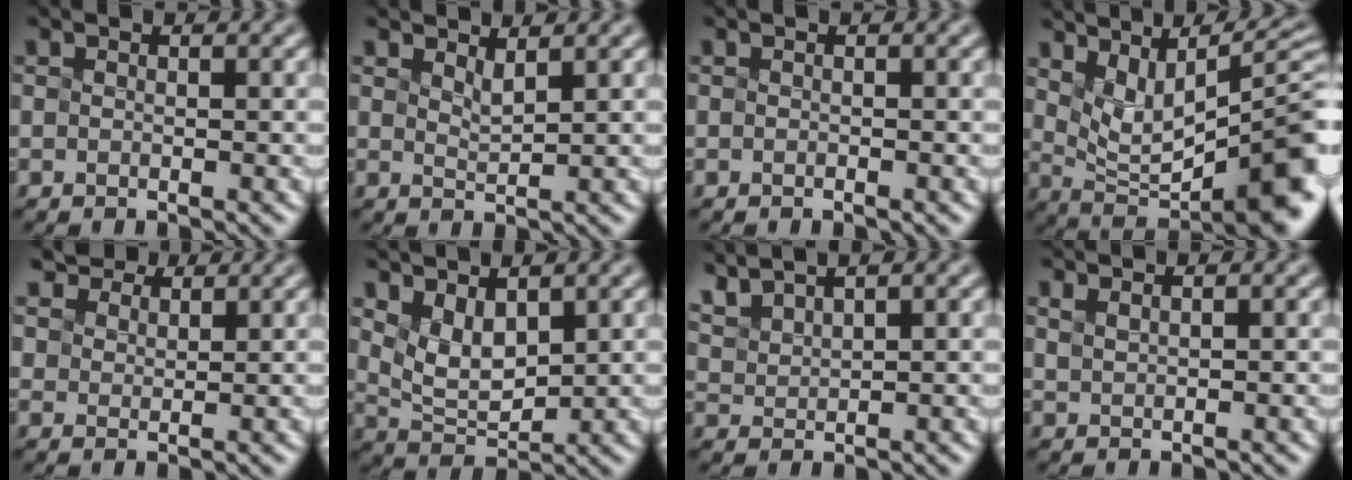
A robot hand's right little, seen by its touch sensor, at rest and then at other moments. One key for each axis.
{"total": 1.1, "fx": 1.0, "fy": -0.4, "fz": 0.0, "tx": -0.004, "ty": 0.008, "tz": 0.035}
{"total": 0.8, "fx": -0.6, "fy": -0.4, "fz": -0.4, "tx": -0.005, "ty": -0.004, "tz": 0.000}
{"total": 10.3, "fx": 3.1, "fy": 3.6, "fz": 9.1, "tx": -0.137, "ty": 0.010, "tz": 0.090}
{"total": 3.4, "fx": 3.2, "fy": 1.2, "fz": 0.1, "tx": -0.032, "ty": 0.002, "tz": 0.082}
{"total": 2.7, "fx": 1.7, "fy": 1.0, "fz": 1.8, "tx": -0.062, "ty": -0.005, "tz": 0.062}
{"total": 3.4, "fx": 3.3, "fy": 0.3, "fz": 1.0, "tx": -0.057, "ty": 0.027, "tz": 0.083}
{"total": 2.3, "fx": 1.9, "fy": 0.9, "fz": 0.9, "tx": -0.017, "ty": 0.023, "tz": 0.037}